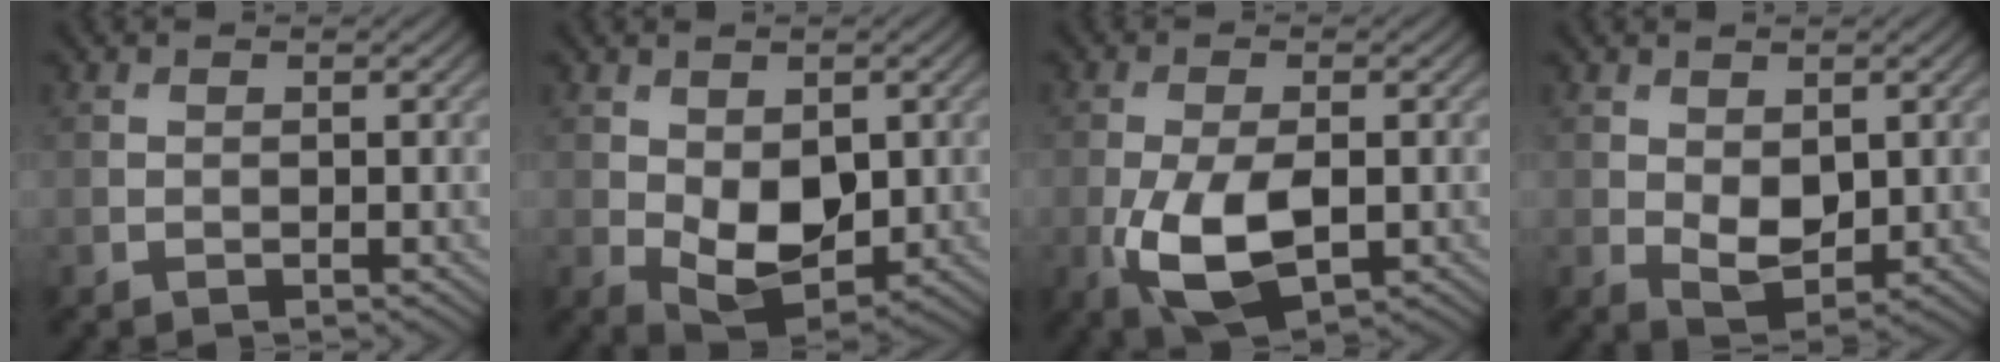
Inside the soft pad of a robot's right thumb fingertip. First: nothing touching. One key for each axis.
{"total": 6.7, "fx": -0.3, "fy": 4.2, "fz": 5.3, "tx": -0.106, "ty": -0.012, "tz": 0.004}
{"total": 8.8, "fx": -2.4, "fy": 4.3, "fz": 7.2, "tx": -0.163, "ty": -0.015, "tz": -0.037}
{"total": 3.9, "fx": 0.4, "fy": 2.5, "fz": 3.1, "tx": -0.058, "ty": -0.008, "tz": 0.015}